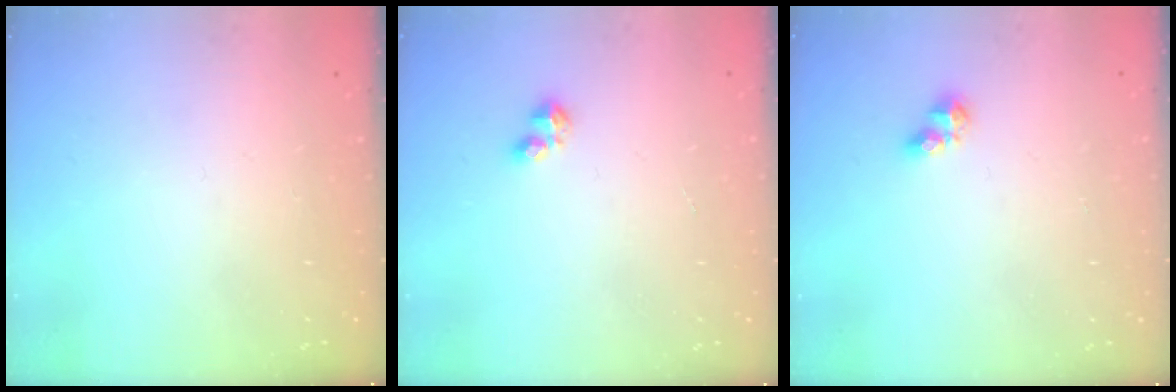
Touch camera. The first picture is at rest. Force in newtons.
{"total": 3.3, "press": 3.2, "slide": 0.7}
{"total": 5.7, "press": 5.7, "slide": 0.5}